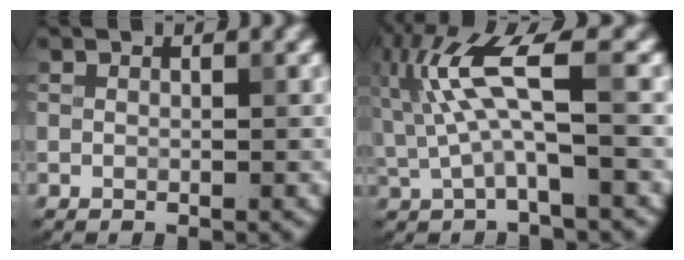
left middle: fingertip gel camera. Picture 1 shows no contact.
{"total": 6.2, "force": [0.9, 1.2, 6.0], "torque": [-0.134, 0.012, 0.015]}